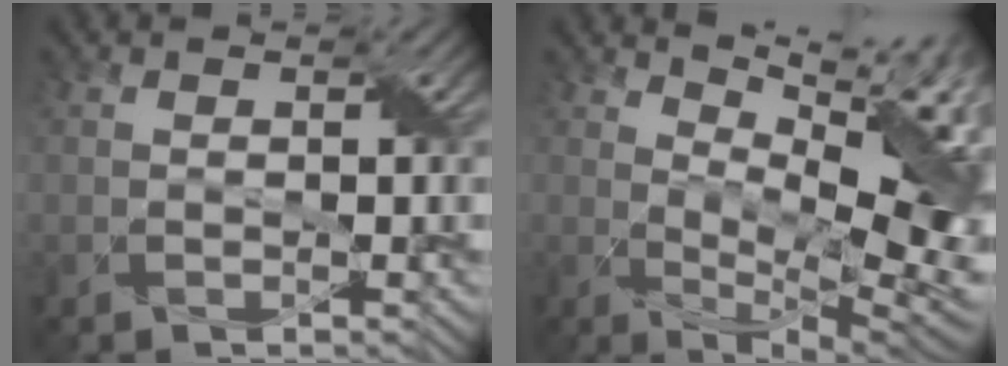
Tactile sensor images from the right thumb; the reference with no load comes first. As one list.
[{"total": 16.0, "force": [5.2, 6.2, 13.9], "torque": [-0.197, 0.018, 0.086]}]